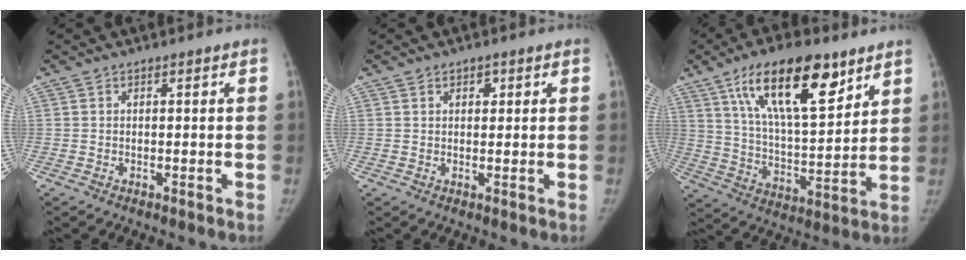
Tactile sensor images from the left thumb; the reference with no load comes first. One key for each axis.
{"total": 1.8, "fx": 0.9, "fy": 1.2, "fz": 0.9, "tx": -0.002, "ty": -0.002, "tz": 0.010}
{"total": 20.6, "fx": 11.5, "fy": 7.9, "fz": 15.2, "tx": -0.222, "ty": -0.043, "tz": 0.203}